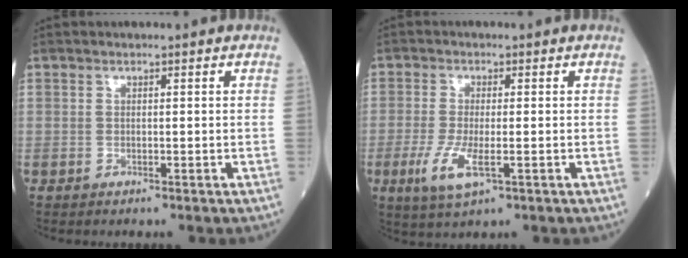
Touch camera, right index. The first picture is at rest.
{"total": 5.7, "force": [-2.0, 1.3, 5.2], "torque": [-0.114, -0.014, -0.035]}